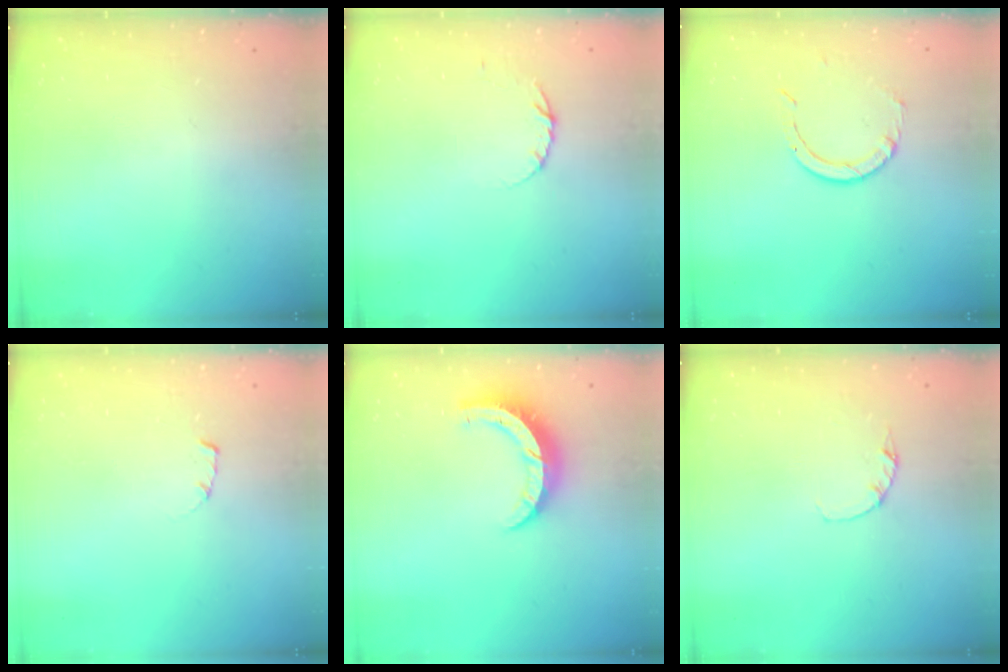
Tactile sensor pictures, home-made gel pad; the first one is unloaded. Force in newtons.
{"total": 3.4, "press": 3.4, "slide": 0.4}
{"total": 1.7, "press": 1.7, "slide": 0.1}
{"total": 1.7, "press": 1.7, "slide": 0.2}
{"total": 7.7, "press": 7.7, "slide": 0.5}
{"total": 1.2, "press": 1.1, "slide": 0.3}